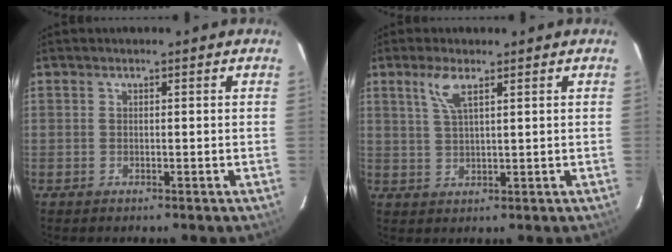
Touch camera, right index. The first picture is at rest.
{"total": 4.2, "force": [2.4, 1.0, 3.4], "torque": [-0.070, 0.004, 0.050]}